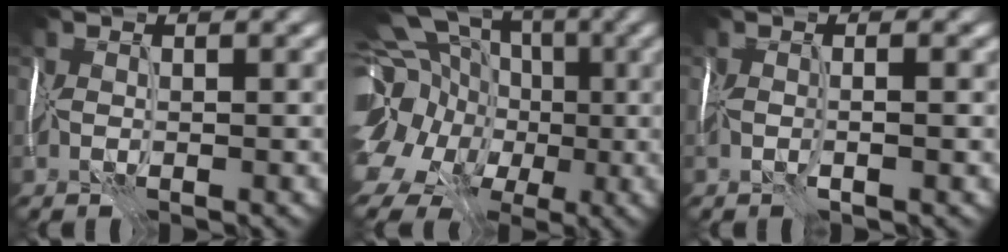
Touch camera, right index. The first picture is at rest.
{"total": 16.8, "force": [-0.4, 14.5, 8.6], "torque": [-0.195, 0.016, -0.032]}
{"total": 0.8, "force": [-0.3, -0.2, 0.7], "torque": [-0.019, -0.005, -0.007]}